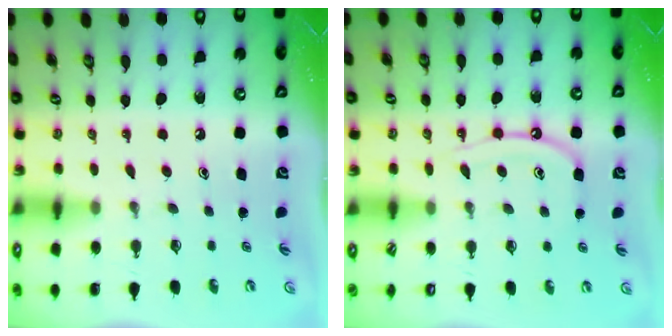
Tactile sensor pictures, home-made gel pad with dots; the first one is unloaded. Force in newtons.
{"total": 10.3, "press": 10.2, "slide": 0.8}